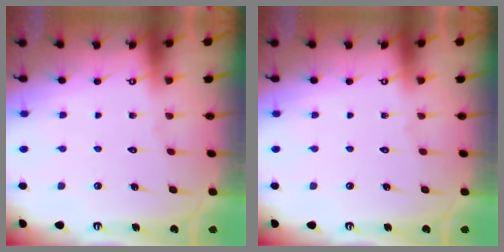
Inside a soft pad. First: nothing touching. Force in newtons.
{"total": 0.0}